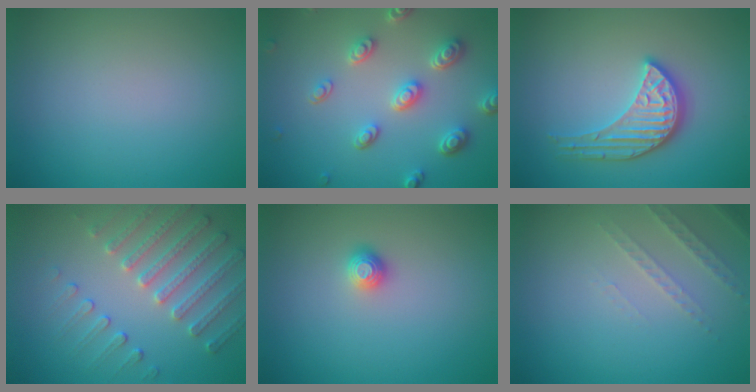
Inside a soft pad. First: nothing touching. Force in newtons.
{"total": 4.6, "press": 3.7, "slide": 2.7}
{"total": 3.8, "press": 3.5, "slide": 1.6}
{"total": 3.8, "press": 3.6, "slide": 1.2}
{"total": 1.1, "press": 1.1, "slide": 0.4}
{"total": 1.9, "press": 1.8, "slide": 0.6}